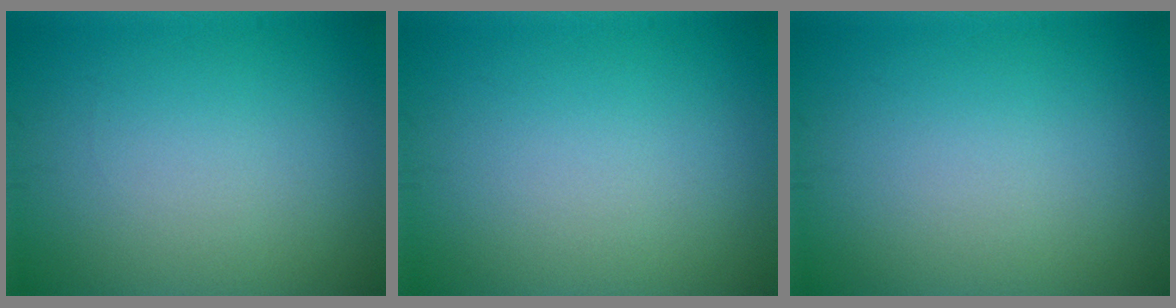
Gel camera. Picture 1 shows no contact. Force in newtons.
{"total": 0.0}
{"total": 0.0}